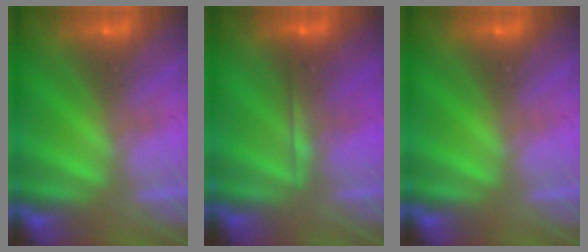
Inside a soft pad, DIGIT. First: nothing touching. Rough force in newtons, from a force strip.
{"total": 1.8}
{"total": 0.0}